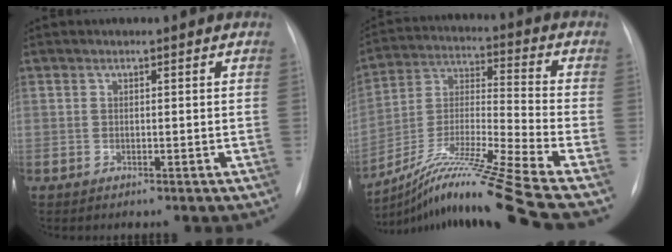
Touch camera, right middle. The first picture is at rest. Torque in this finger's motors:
{"motor_torque": [0.47, -1.11, 0.08, 0.10]}